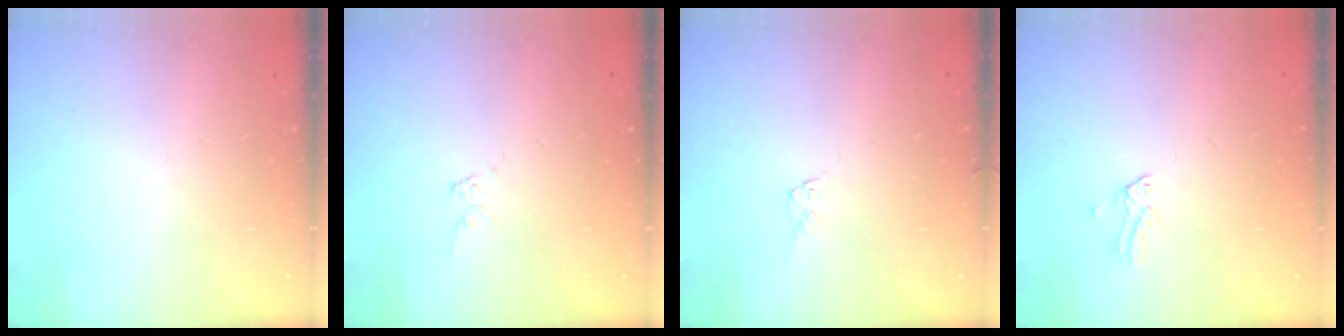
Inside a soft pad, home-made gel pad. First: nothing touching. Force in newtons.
{"total": 3.1, "press": 3.1, "slide": 0.2}
{"total": 3.9, "press": 3.9, "slide": 0.2}
{"total": 0.0}